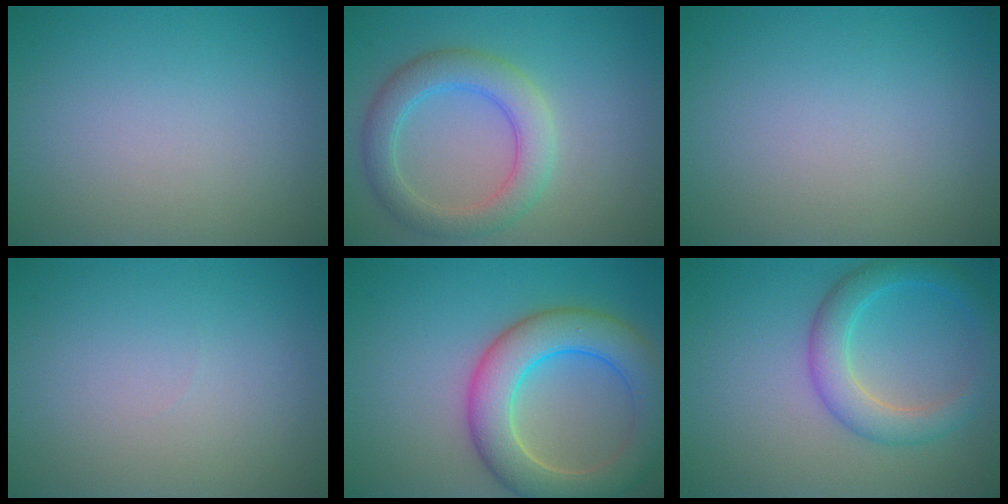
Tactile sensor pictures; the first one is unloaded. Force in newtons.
{"total": 4.5, "press": 4.5, "slide": 0.2}
{"total": 0.0}
{"total": 0.0}
{"total": 7.7, "press": 7.7, "slide": 0.3}
{"total": 4.1, "press": 4.1, "slide": 0.2}